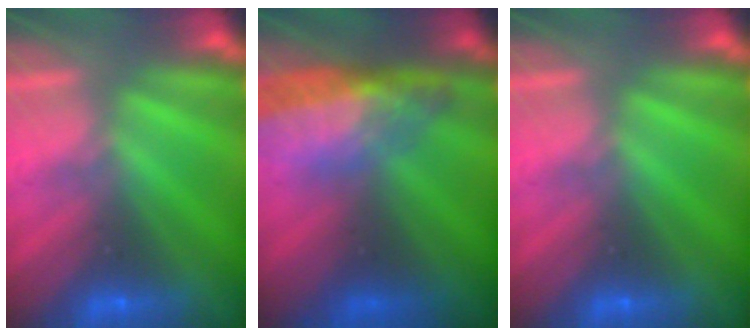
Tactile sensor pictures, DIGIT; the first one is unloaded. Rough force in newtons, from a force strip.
{"total": 12.7}
{"total": 0.0}